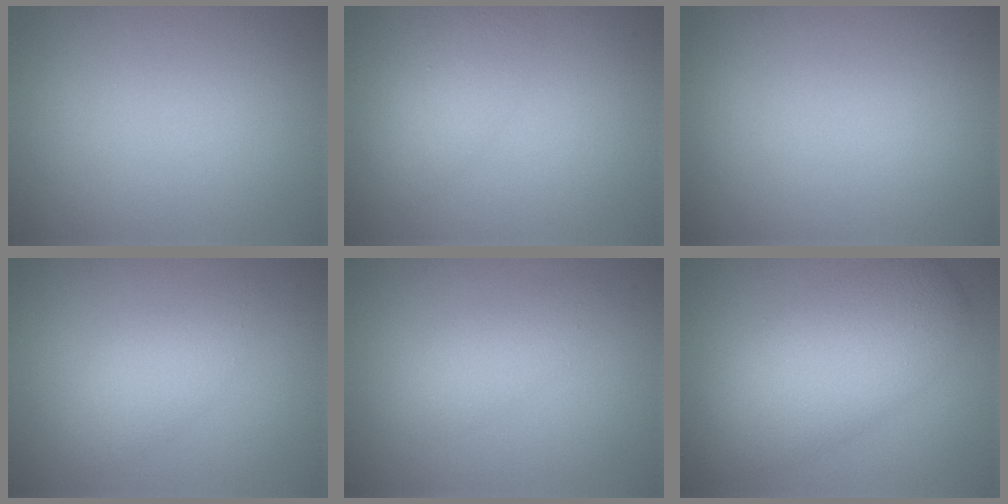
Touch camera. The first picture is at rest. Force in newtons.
{"total": 2.7, "press": 2.7, "slide": 0.2}
{"total": 0.0}
{"total": 2.7, "press": 2.7, "slide": 0.2}
{"total": 2.4, "press": 2.4, "slide": 0.1}
{"total": 7.9, "press": 7.9, "slide": 0.1}